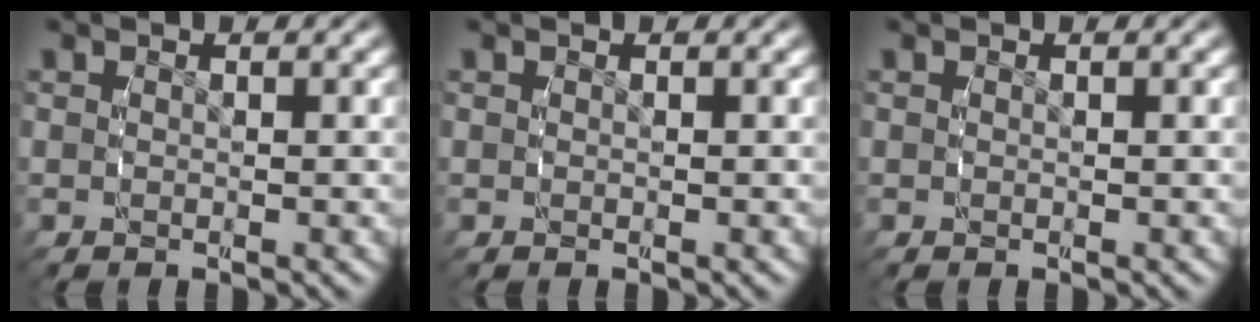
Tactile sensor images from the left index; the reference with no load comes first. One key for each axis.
{"total": 0.0}
{"total": 0.0}